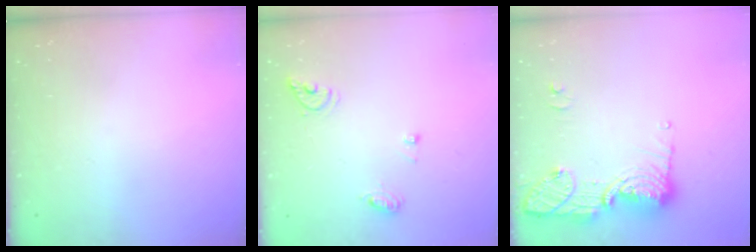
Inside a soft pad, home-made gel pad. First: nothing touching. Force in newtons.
{"total": 7.4, "press": 7.3, "slide": 0.9}
{"total": 14.5, "press": 14.3, "slide": 2.9}